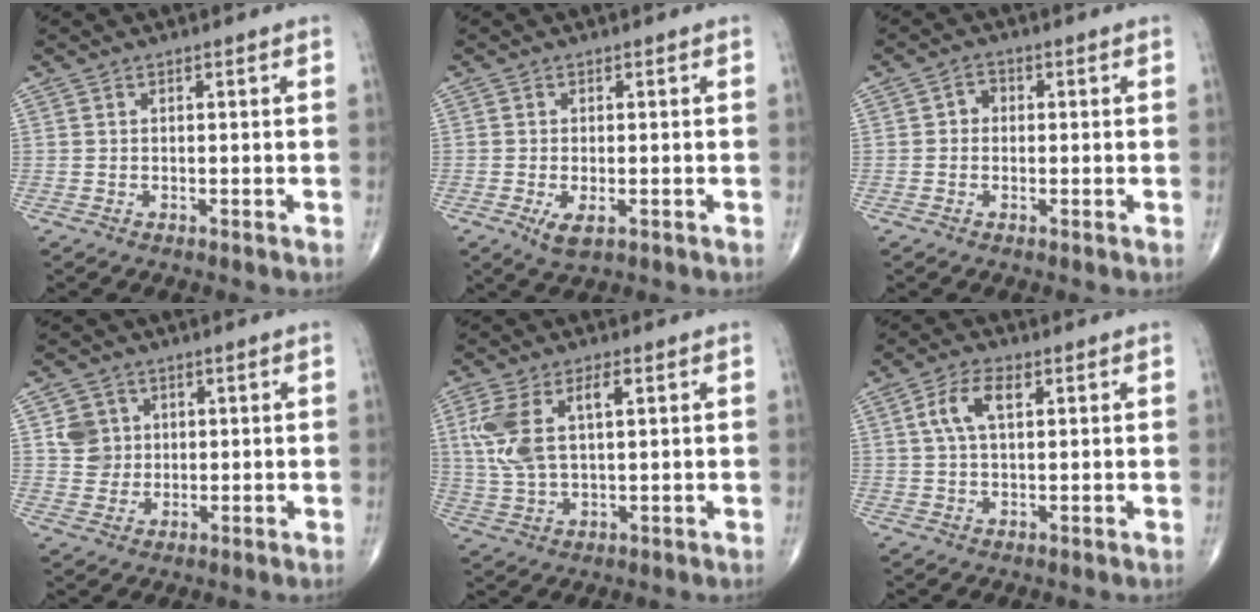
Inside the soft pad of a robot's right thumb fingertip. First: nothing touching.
{"total": 3.3, "force": [-1.2, 1.4, 2.8], "torque": [-0.053, -0.007, -0.017]}
{"total": 2.1, "force": [-0.1, 1.8, 1.0], "torque": [-0.002, 0.007, -0.007]}
{"total": 5.2, "force": [1.3, 4.9, 1.2], "torque": [0.002, -0.002, 0.024]}
{"total": 10.7, "force": [2.8, 4.9, 9.0], "torque": [-0.203, 0.007, 0.060]}
{"total": 5.9, "force": [1.9, 2.8, 4.9], "torque": [-0.104, 0.009, 0.037]}